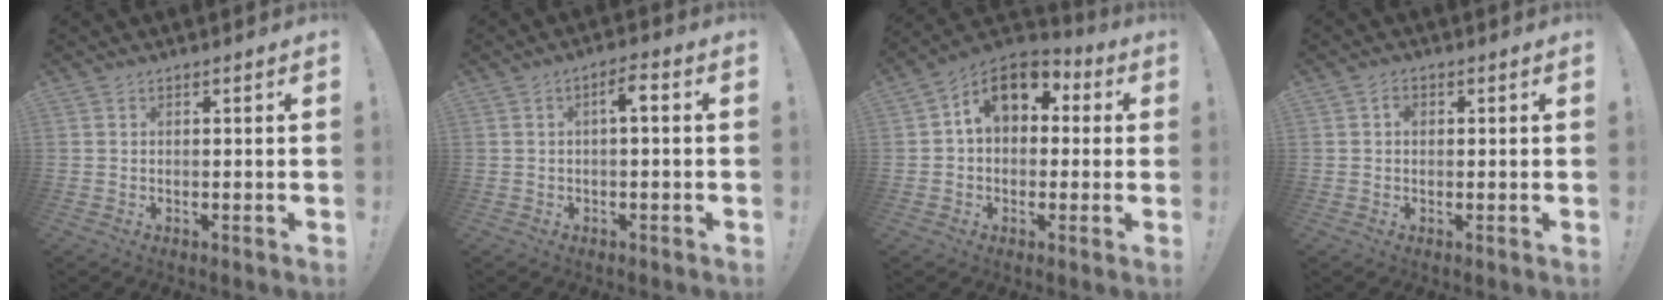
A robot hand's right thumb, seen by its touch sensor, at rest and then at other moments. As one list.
[{"total": 3.8, "force": [0.0, 0.9, 3.7], "torque": [-0.066, 0.008, -0.006]}, {"total": 12.7, "force": [4.1, 8.8, 8.2], "torque": [-0.113, -0.003, 0.077]}, {"total": 1.6, "force": [-0.1, 1.3, 0.9], "torque": [-0.005, 0.001, -0.005]}]